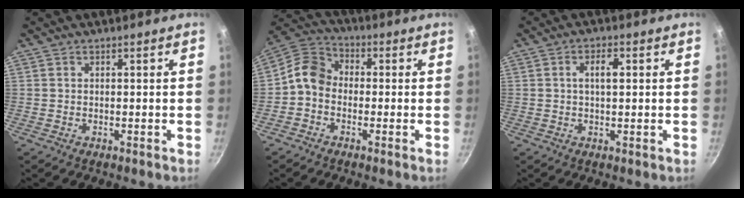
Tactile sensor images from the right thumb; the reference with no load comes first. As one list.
[{"total": 7.1, "force": [-1.6, 5.7, 3.9], "torque": [-0.062, 0.036, -0.054]}, {"total": 3.5, "force": [0.7, 1.5, 3.1], "torque": [-0.053, 0.007, 0.008]}]